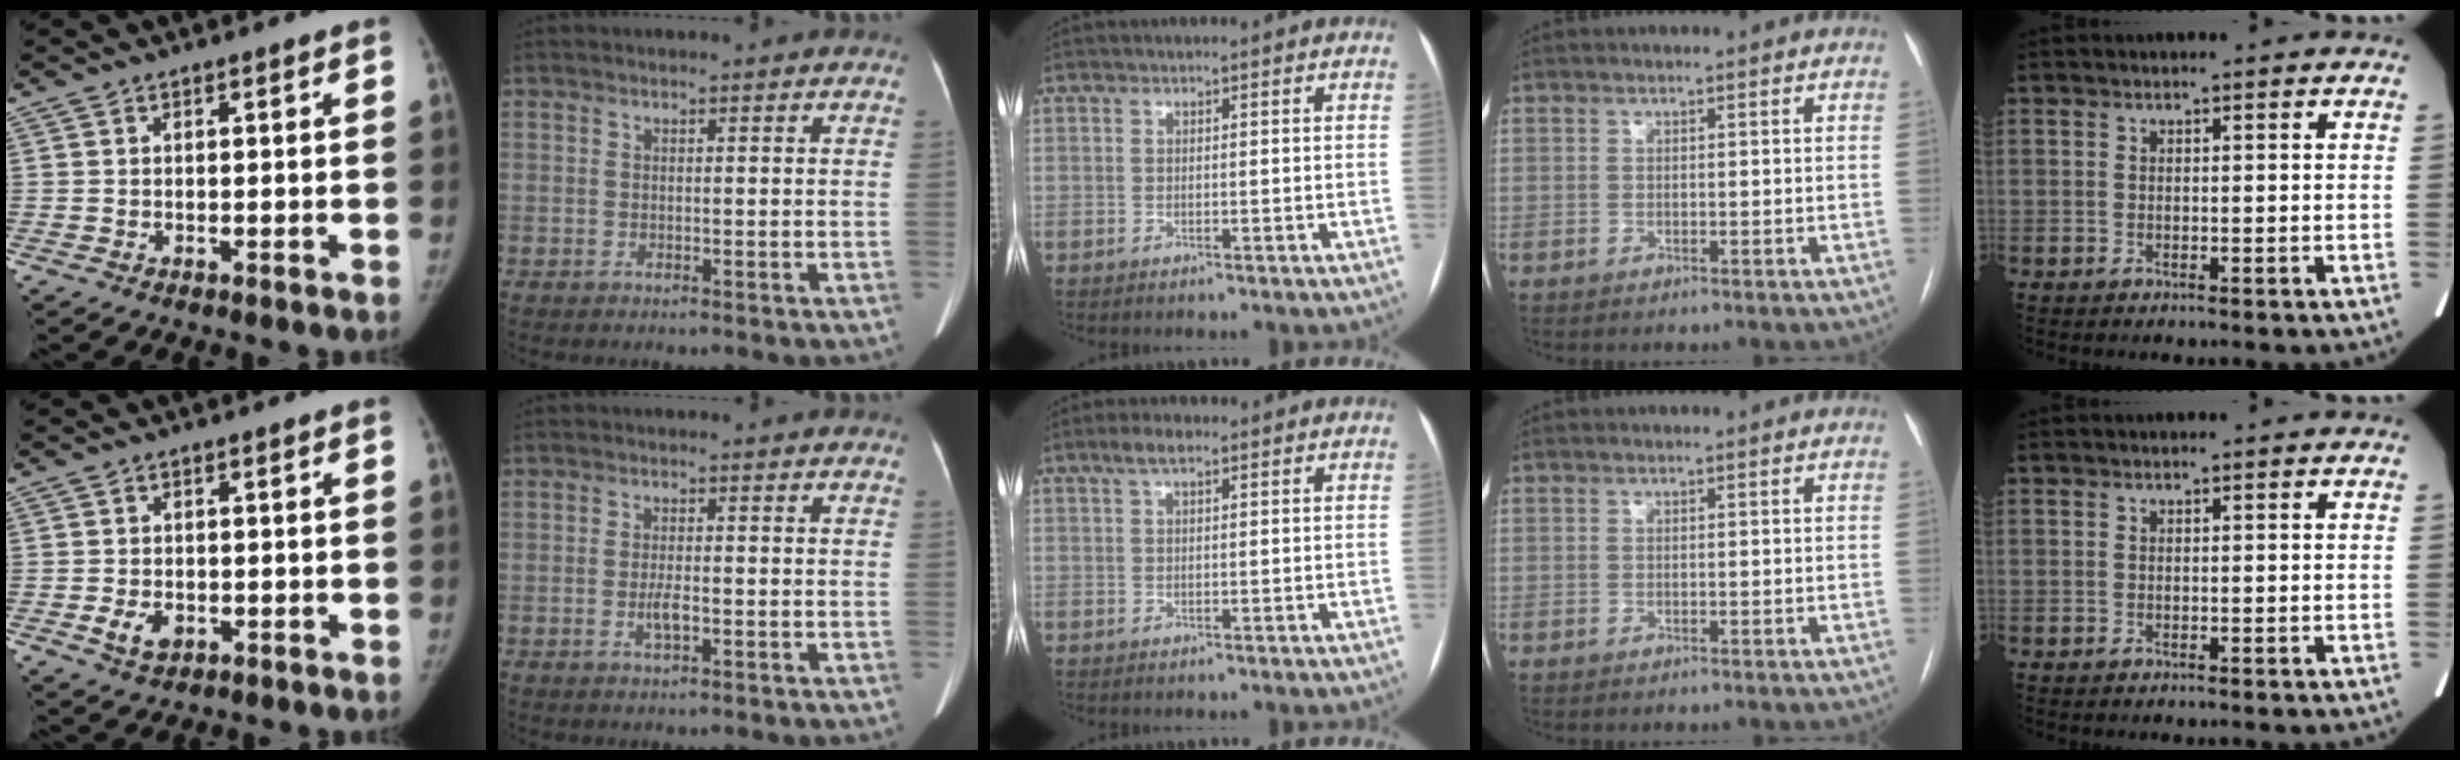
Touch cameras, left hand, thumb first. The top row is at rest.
{"thumb": {"total": 3.9, "force": [-1.2, 2.7, 2.5], "torque": [-0.036, 0.003, -0.014]}, "index": {"total": 2.1, "force": [-0.7, 0.4, 2.0], "torque": [-0.042, -0.002, -0.011]}, "middle": {"total": 2.6, "force": [1.5, 0.8, 1.9], "torque": [-0.040, 0.016, 0.029]}}